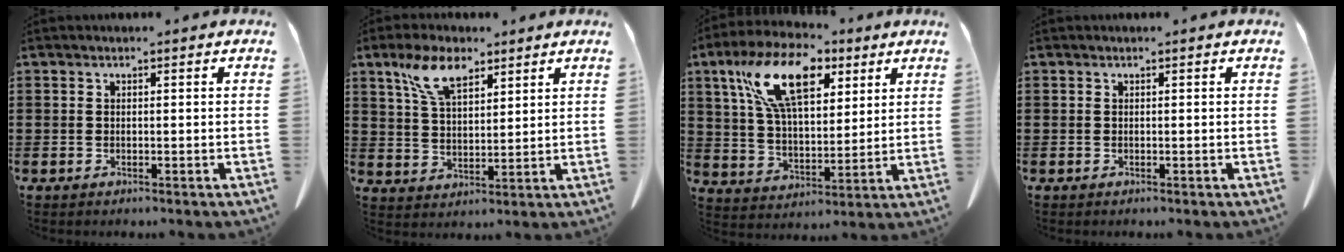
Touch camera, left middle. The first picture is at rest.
{"total": 8.3, "force": [5.2, 3.7, 5.4], "torque": [-0.120, 0.007, 0.095]}
{"total": 14.4, "force": [7.2, 7.0, 10.3], "torque": [-0.228, 0.005, 0.130]}
{"total": 0.0}